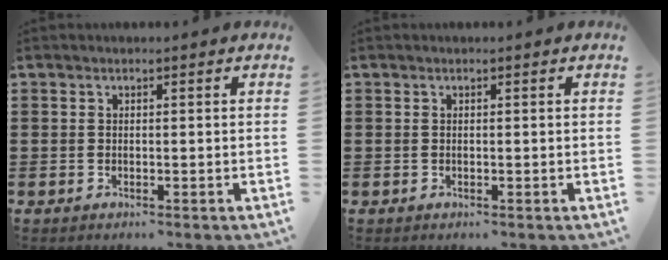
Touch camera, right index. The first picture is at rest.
{"total": 0.0}